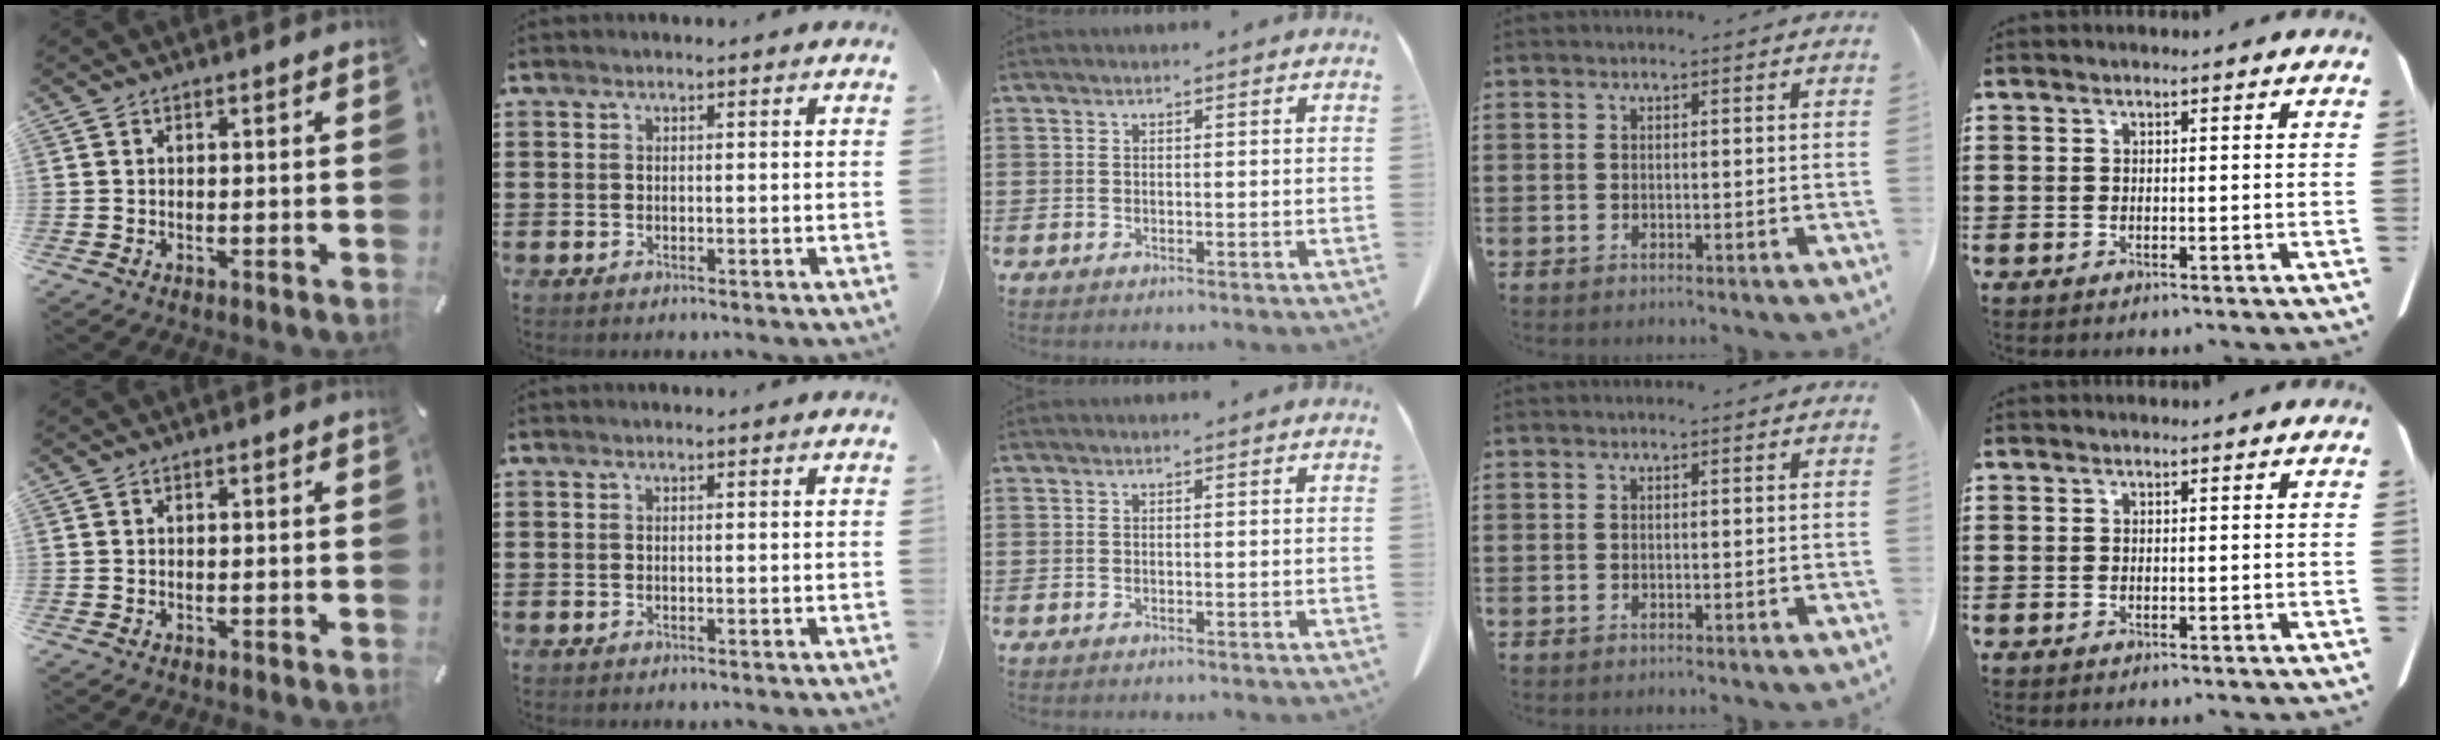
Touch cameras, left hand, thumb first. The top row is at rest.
{}